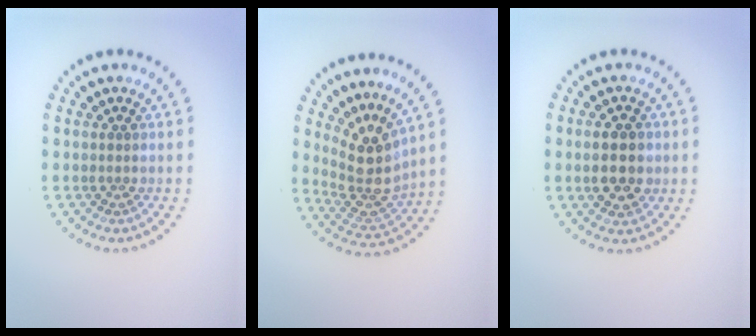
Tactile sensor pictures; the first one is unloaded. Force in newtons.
{"total": 4.2, "press": 3.2, "slide": 2.8}
{"total": 4.5, "press": 4.5, "slide": 0.1}